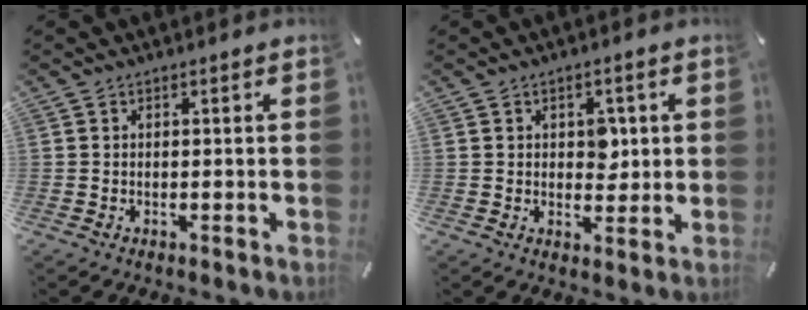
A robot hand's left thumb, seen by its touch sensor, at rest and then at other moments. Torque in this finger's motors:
{"motor_torque": [0.49, 0.74, 0.31, -0.58, 0.10]}